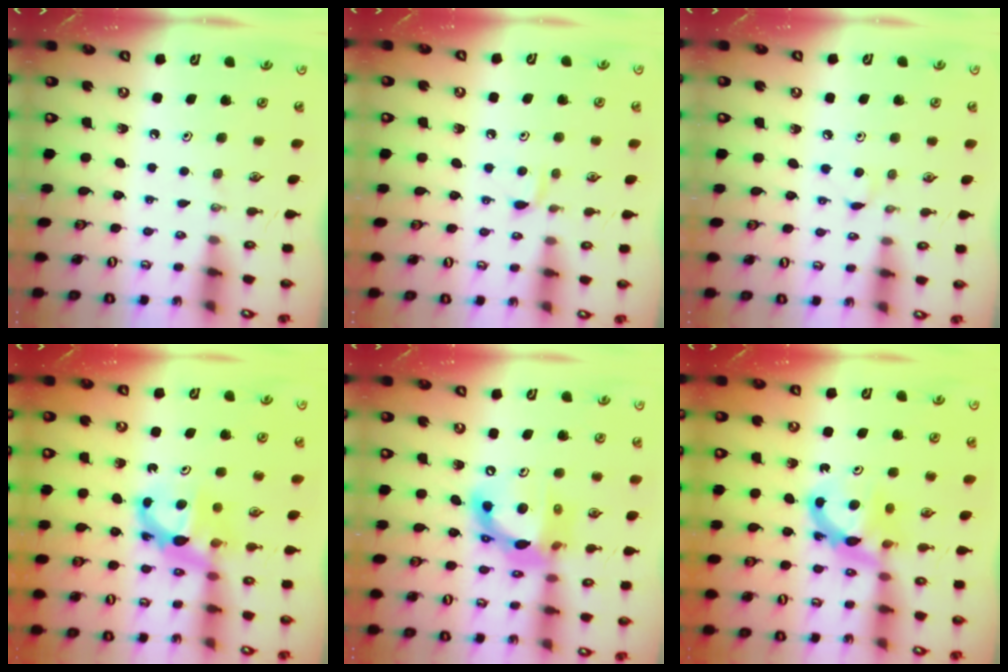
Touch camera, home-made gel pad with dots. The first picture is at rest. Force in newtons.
{"total": 5.2, "press": 5.2, "slide": 0.7}
{"total": 3.9, "press": 3.9, "slide": 0.5}
{"total": 8.2, "press": 8.2, "slide": 0.2}
{"total": 14.7, "press": 14.7, "slide": 0.7}
{"total": 7.7, "press": 7.7, "slide": 0.4}